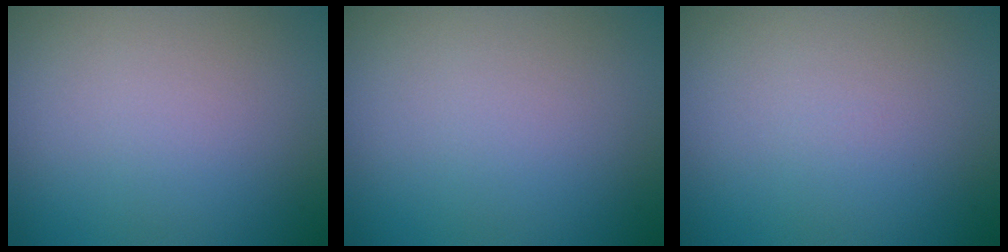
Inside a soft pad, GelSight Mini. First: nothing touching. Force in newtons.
{"total": 0.0}
{"total": 0.0}